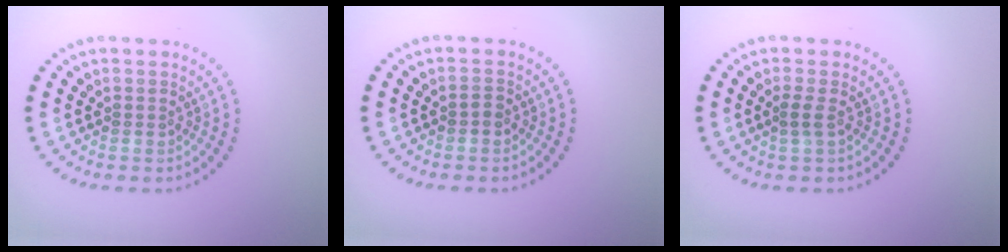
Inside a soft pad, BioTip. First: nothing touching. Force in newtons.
{"total": 0.8, "press": 0.7, "slide": 0.3}
{"total": 1.2, "press": 0.9, "slide": 0.8}